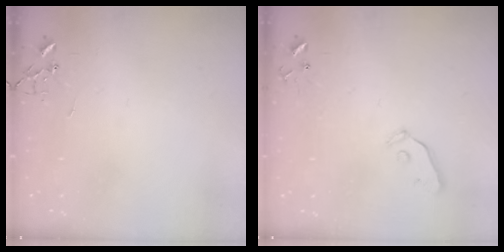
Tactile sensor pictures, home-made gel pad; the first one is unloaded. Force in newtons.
{"total": 4.7, "press": 4.6, "slide": 0.7}